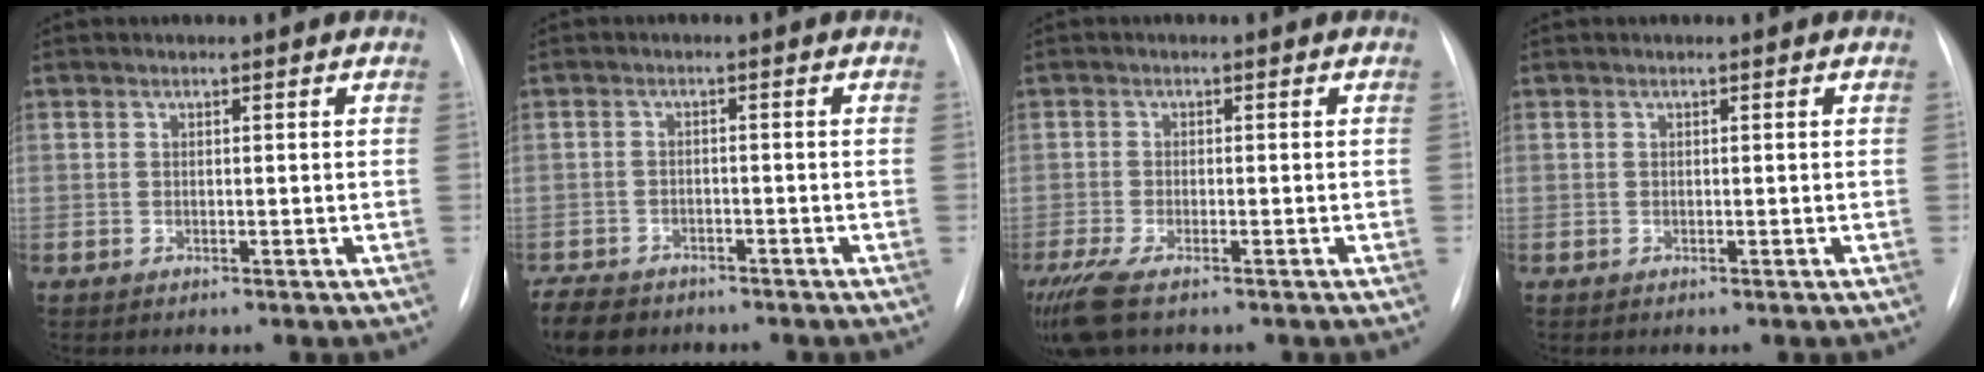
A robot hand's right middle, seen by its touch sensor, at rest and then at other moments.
{"total": 7.1, "force": [-5.9, 3.3, 2.2], "torque": [-0.039, -0.010, -0.095]}
{"total": 7.3, "force": [-5.2, 1.8, 4.8], "torque": [-0.098, -0.021, -0.089]}
{"total": 0.0}